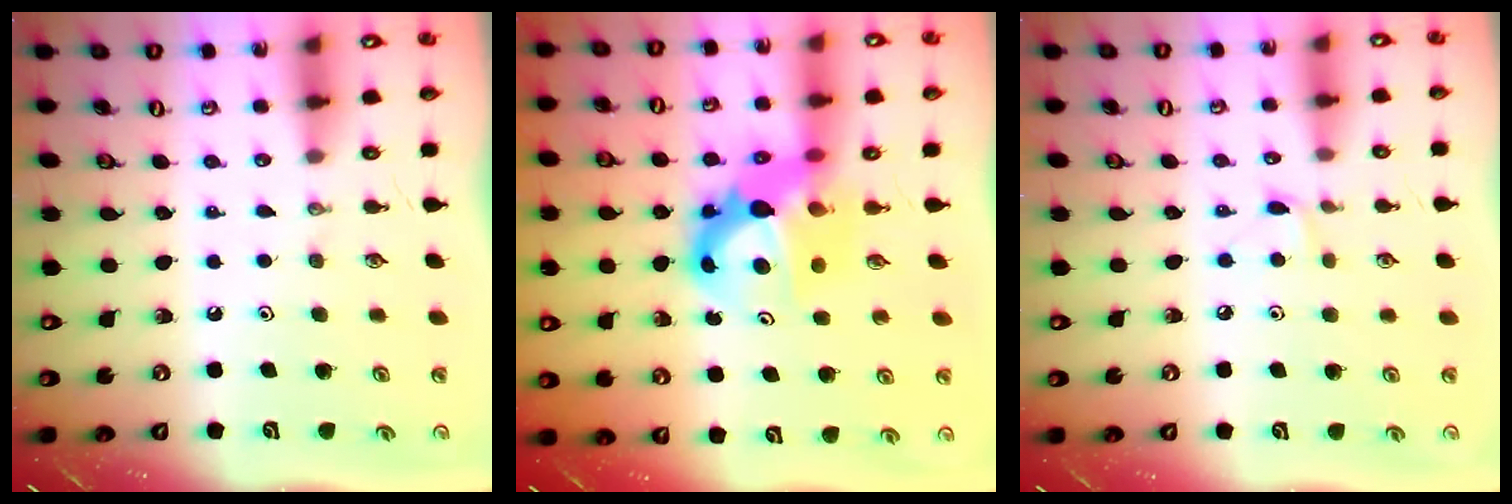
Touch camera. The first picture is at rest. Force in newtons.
{"total": 10.5, "press": 10.4, "slide": 0.9}
{"total": 4.4, "press": 4.3, "slide": 0.5}